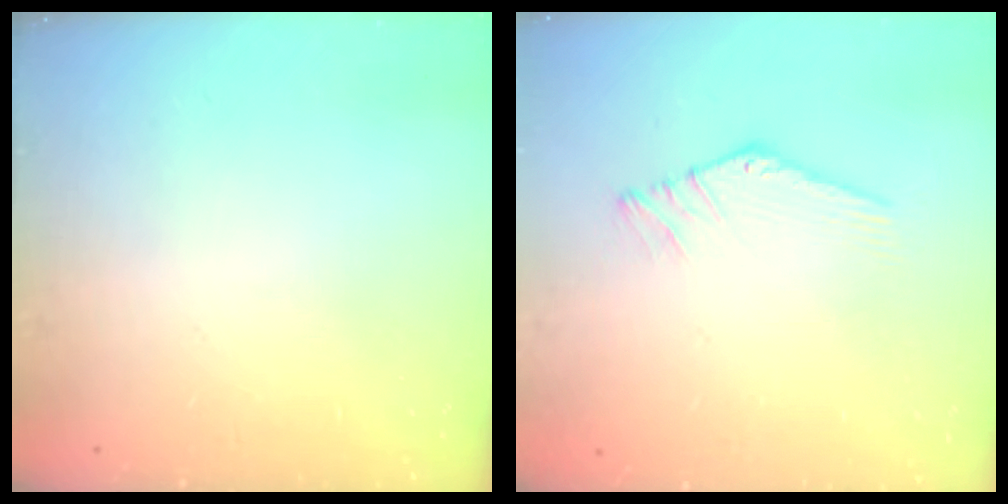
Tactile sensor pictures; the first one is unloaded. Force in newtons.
{"total": 0.5, "press": 0.4, "slide": 0.3}